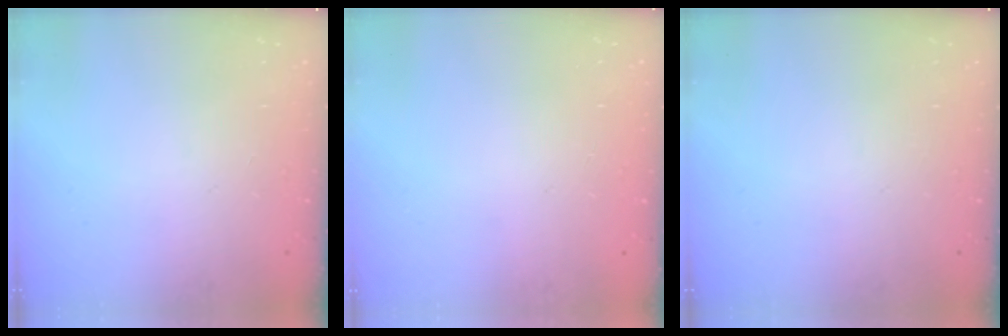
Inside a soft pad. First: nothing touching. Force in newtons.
{"total": 0.0}
{"total": 0.0}